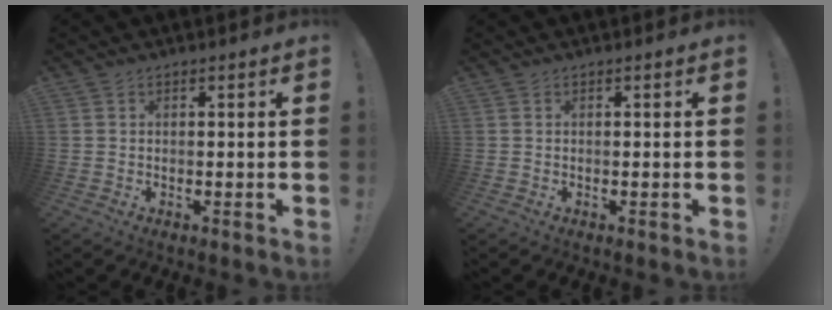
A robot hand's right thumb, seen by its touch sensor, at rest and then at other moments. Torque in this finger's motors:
{"motor_torque": [0.00, 0.00, 0.00, 0.00, 0.00]}